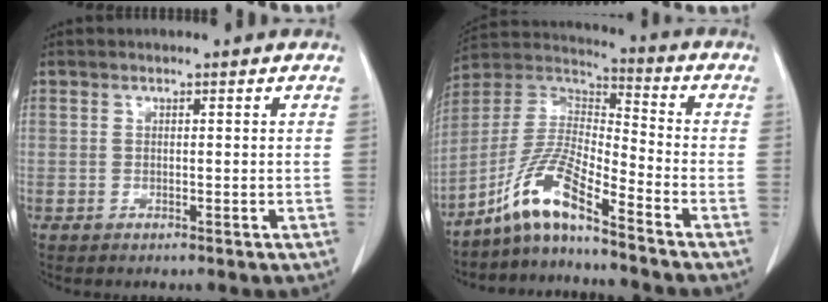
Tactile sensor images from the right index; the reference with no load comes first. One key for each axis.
{"total": 10.0, "fx": -7.5, "fy": 0.4, "fz": 6.6, "tx": -0.147, "ty": 0.010, "tz": -0.145}